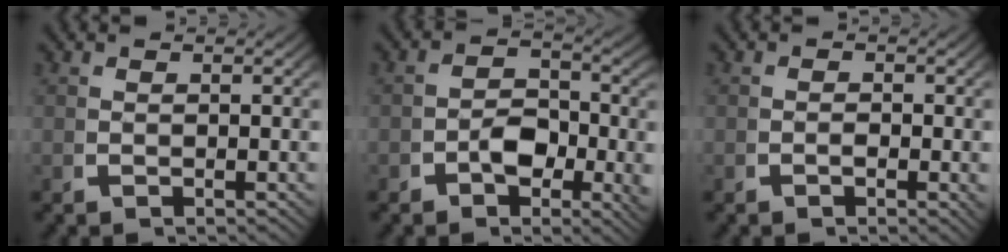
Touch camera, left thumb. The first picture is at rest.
{"total": 3.9, "force": [-0.9, 2.8, 2.5], "torque": [-0.035, -0.016, -0.016]}
{"total": 1.4, "force": [-0.5, 0.9, 0.9], "torque": [-0.013, 0.000, -0.013]}